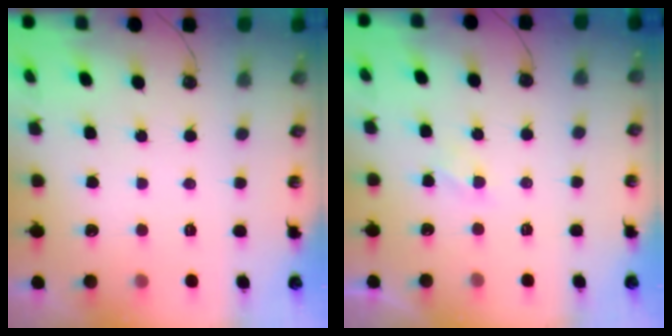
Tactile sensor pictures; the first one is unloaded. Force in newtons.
{"total": 1.5, "press": 1.4, "slide": 0.4}